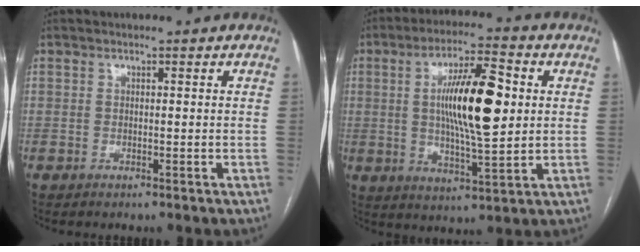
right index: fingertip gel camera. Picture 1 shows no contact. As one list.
[{"total": 13.9, "force": [2.1, 2.6, 13.5], "torque": [-0.237, 0.007, 0.033]}]